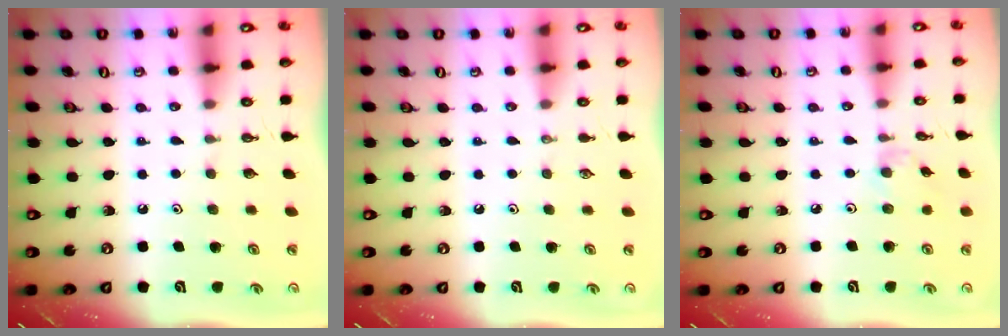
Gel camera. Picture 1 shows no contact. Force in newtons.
{"total": 0.0}
{"total": 3.0, "press": 3.0, "slide": 0.5}